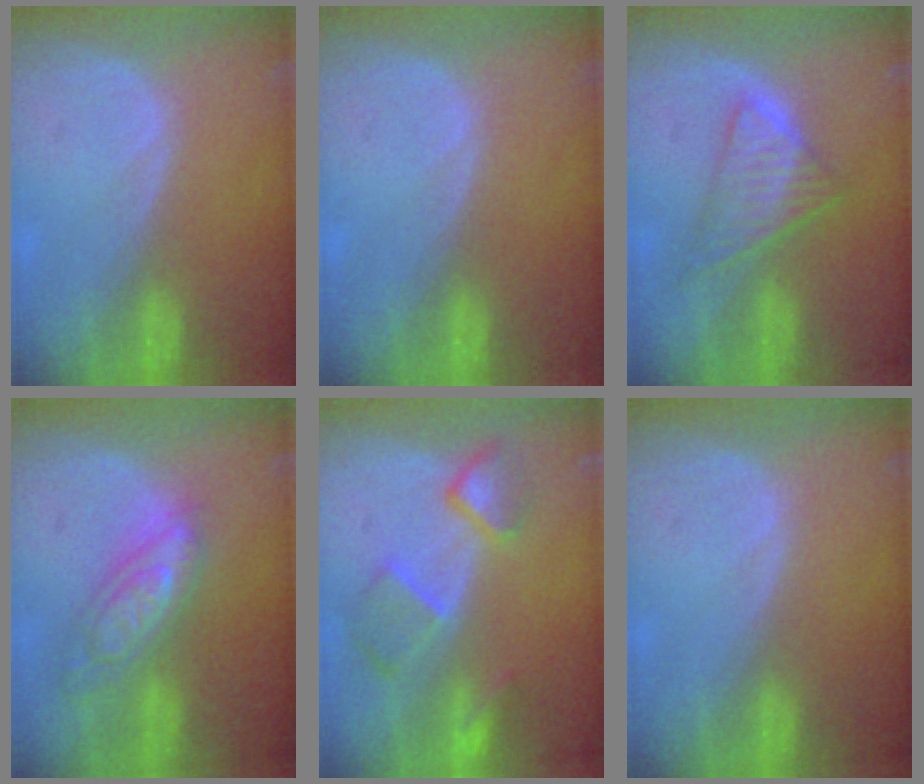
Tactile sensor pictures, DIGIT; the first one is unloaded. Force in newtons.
{"total": 0.0}
{"total": 6.2, "press": 5.7, "slide": 2.5}
{"total": 7.5, "press": 7.5, "slide": 0.5}
{"total": 7.6, "press": 6.7, "slide": 3.5}
{"total": 0.0}